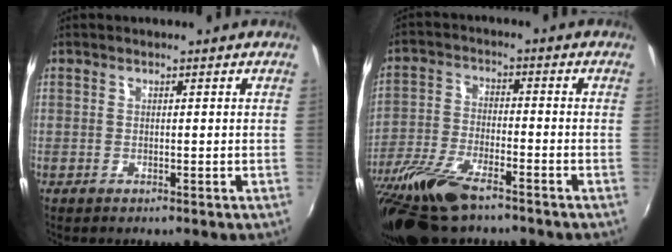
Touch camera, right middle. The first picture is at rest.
{"total": 14.5, "force": [-10.6, 4.3, 8.9], "torque": [-0.201, -0.034, -0.208]}